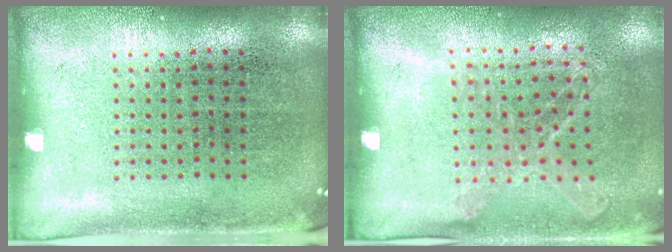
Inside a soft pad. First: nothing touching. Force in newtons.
{"total": 1.1, "press": 1.0, "slide": 0.3}